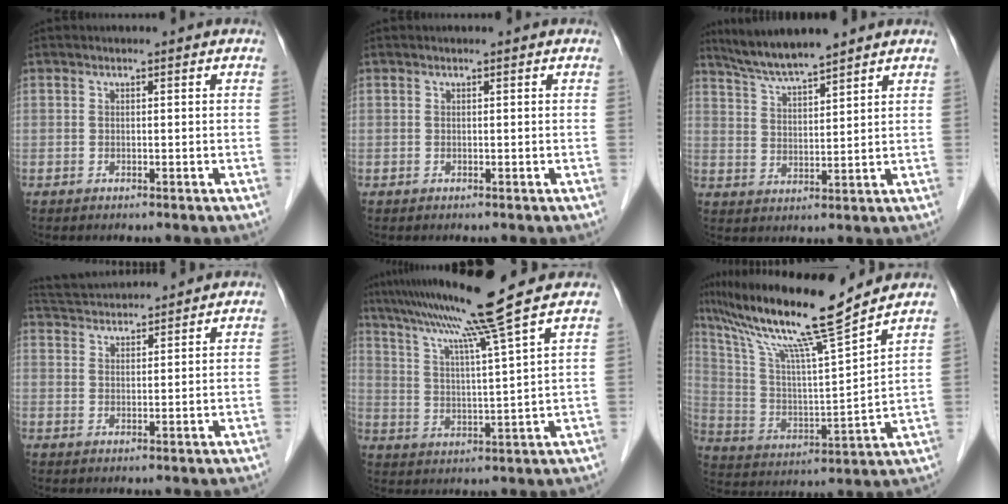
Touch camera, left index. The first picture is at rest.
{"total": 0.0}
{"total": 7.8, "force": [7.0, -0.1, 3.5], "torque": [-0.071, 0.014, 0.135]}
{"total": 7.8, "force": [7.6, 0.1, 1.5], "torque": [-0.038, 0.034, 0.129]}
{"total": 12.5, "force": [9.7, -3.4, 7.2], "torque": [-0.123, -0.009, 0.161]}
{"total": 17.5, "force": [13.6, -1.2, 10.8], "torque": [-0.200, 0.008, 0.242]}